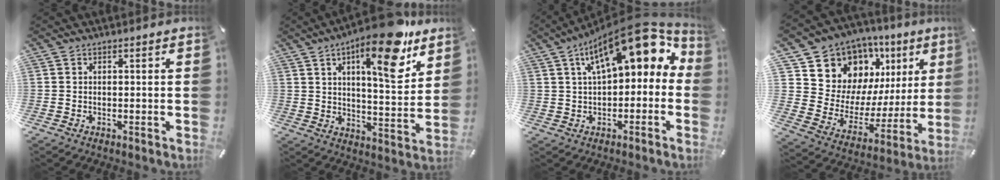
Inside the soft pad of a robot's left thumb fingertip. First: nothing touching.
{"total": 18.3, "force": [10.8, 5.8, 13.5], "torque": [-0.191, -0.055, 0.164]}
{"total": 16.8, "force": [7.6, 7.3, 13.2], "torque": [-0.199, -0.045, 0.127]}
{"total": 12.8, "force": [8.8, 9.0, 2.4], "torque": [-0.050, -0.091, 0.163]}